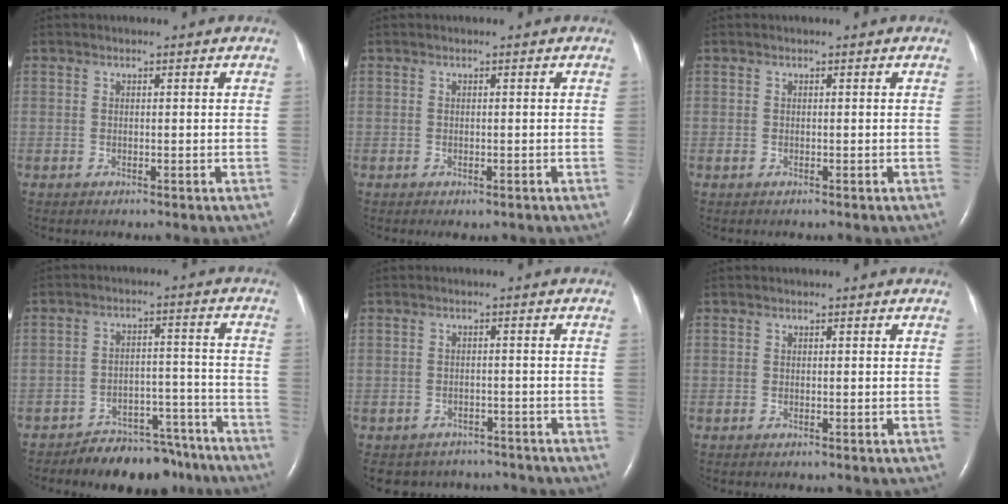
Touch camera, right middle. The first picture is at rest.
{"total": 0.6, "force": [-0.4, 0.3, 0.4], "torque": [-0.009, -0.003, 0.000]}
{"total": 0.0}
{"total": 11.4, "force": [-10.1, 4.4, 2.9], "torque": [-0.011, 0.028, -0.142]}
{"total": 7.0, "force": [-6.4, 3.0, 0.3], "torque": [-0.006, 0.009, -0.075]}
{"total": 0.0}